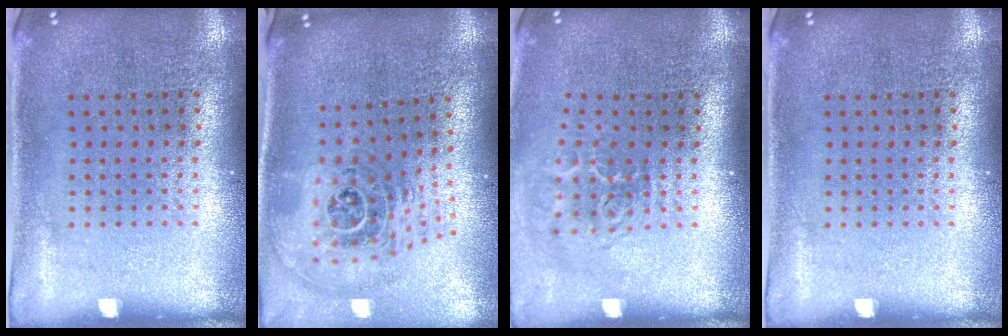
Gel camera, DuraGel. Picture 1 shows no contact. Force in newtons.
{"total": 2.0, "press": 1.5, "slide": 1.3}
{"total": 2.0, "press": 1.3, "slide": 1.5}
{"total": 0.0}